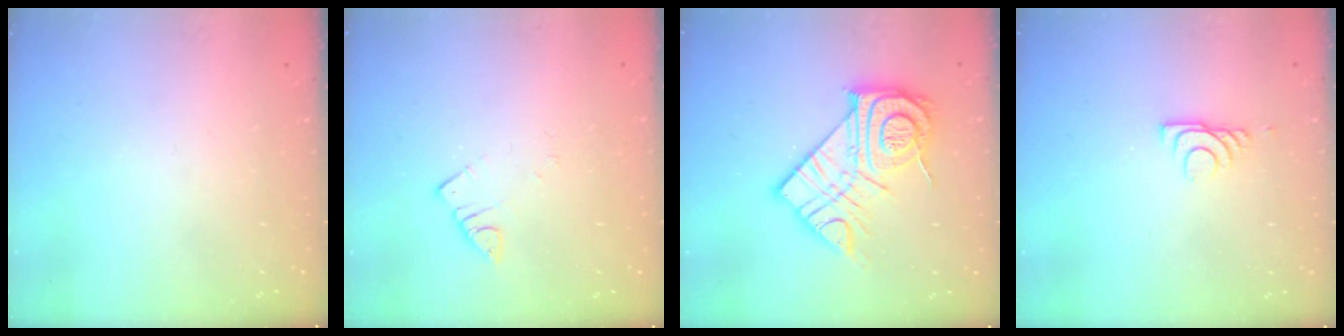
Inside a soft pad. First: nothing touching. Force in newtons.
{"total": 2.5, "press": 2.5, "slide": 0.3}
{"total": 18.5, "press": 18.4, "slide": 1.5}
{"total": 5.9, "press": 5.9, "slide": 0.9}